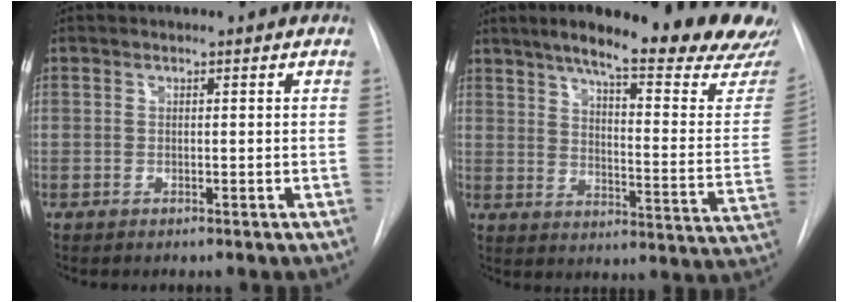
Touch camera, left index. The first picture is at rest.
{"total": 26.5, "force": [22.4, 2.8, 14.0], "torque": [-0.187, -0.083, 0.275]}